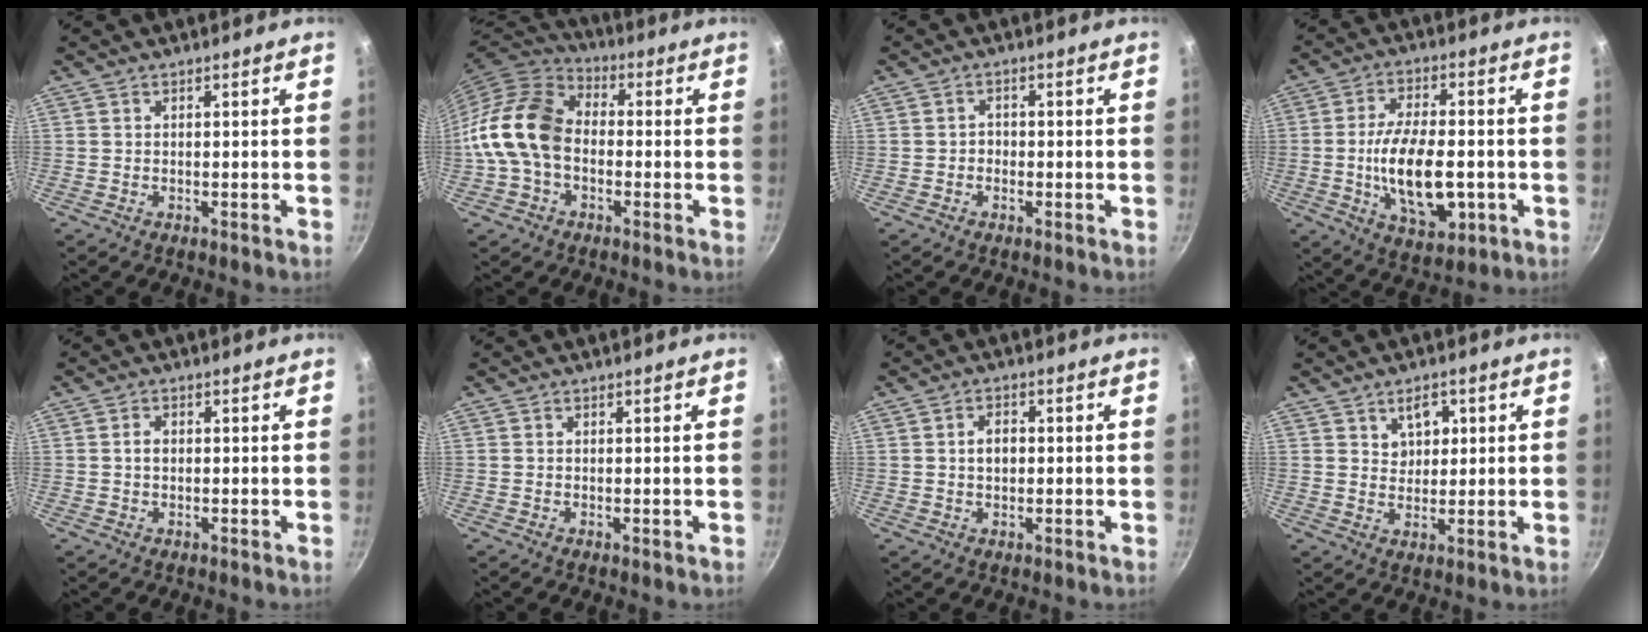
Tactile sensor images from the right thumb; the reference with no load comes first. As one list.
[{"total": 14.4, "force": [-1.6, 10.4, 9.9], "torque": [-0.162, 0.035, -0.049]}, {"total": 1.5, "force": [-0.5, 1.3, 0.6], "torque": [-0.004, 0.005, -0.010]}, {"total": 15.0, "force": [-2.6, 7.4, 12.8], "torque": [-0.211, 0.011, -0.037]}, {"total": 1.9, "force": [0.1, 1.4, 1.3], "torque": [-0.019, 0.006, 0.002]}, {"total": 0.0}, {"total": 3.5, "force": [0.3, 2.4, 2.5], "torque": [-0.027, 0.009, 0.003]}, {"total": 5.0, "force": [2.1, 3.6, 2.8], "torque": [-0.020, -0.013, 0.034]}]